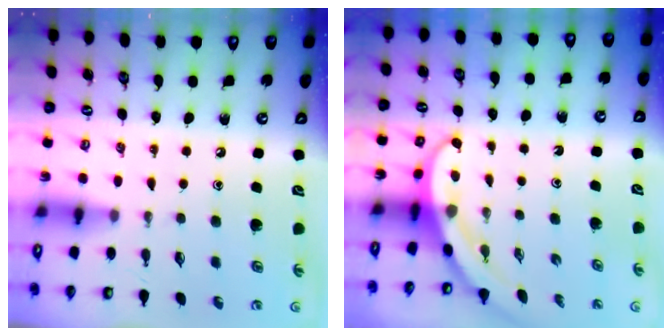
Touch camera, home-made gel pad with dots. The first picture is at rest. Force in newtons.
{"total": 3.7, "press": 3.7, "slide": 0.4}